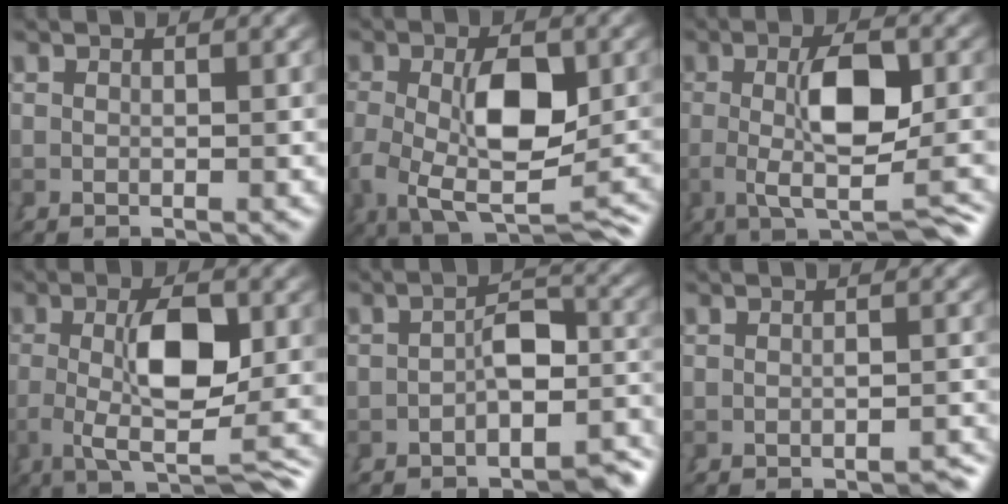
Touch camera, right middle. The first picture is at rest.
{"total": 11.1, "force": [-2.2, 6.1, 9.0], "torque": [-0.179, -0.039, -0.009]}
{"total": 9.4, "force": [-0.8, 2.5, 9.0], "torque": [-0.133, -0.012, 0.000]}
{"total": 10.3, "force": [-1.0, 3.6, 9.6], "torque": [-0.151, -0.017, -0.002]}
{"total": 5.4, "force": [-3.1, 2.2, 3.8], "torque": [-0.035, -0.003, -0.049]}
{"total": 2.1, "force": [-1.8, 0.7, 0.9], "torque": [-0.004, 0.001, -0.028]}